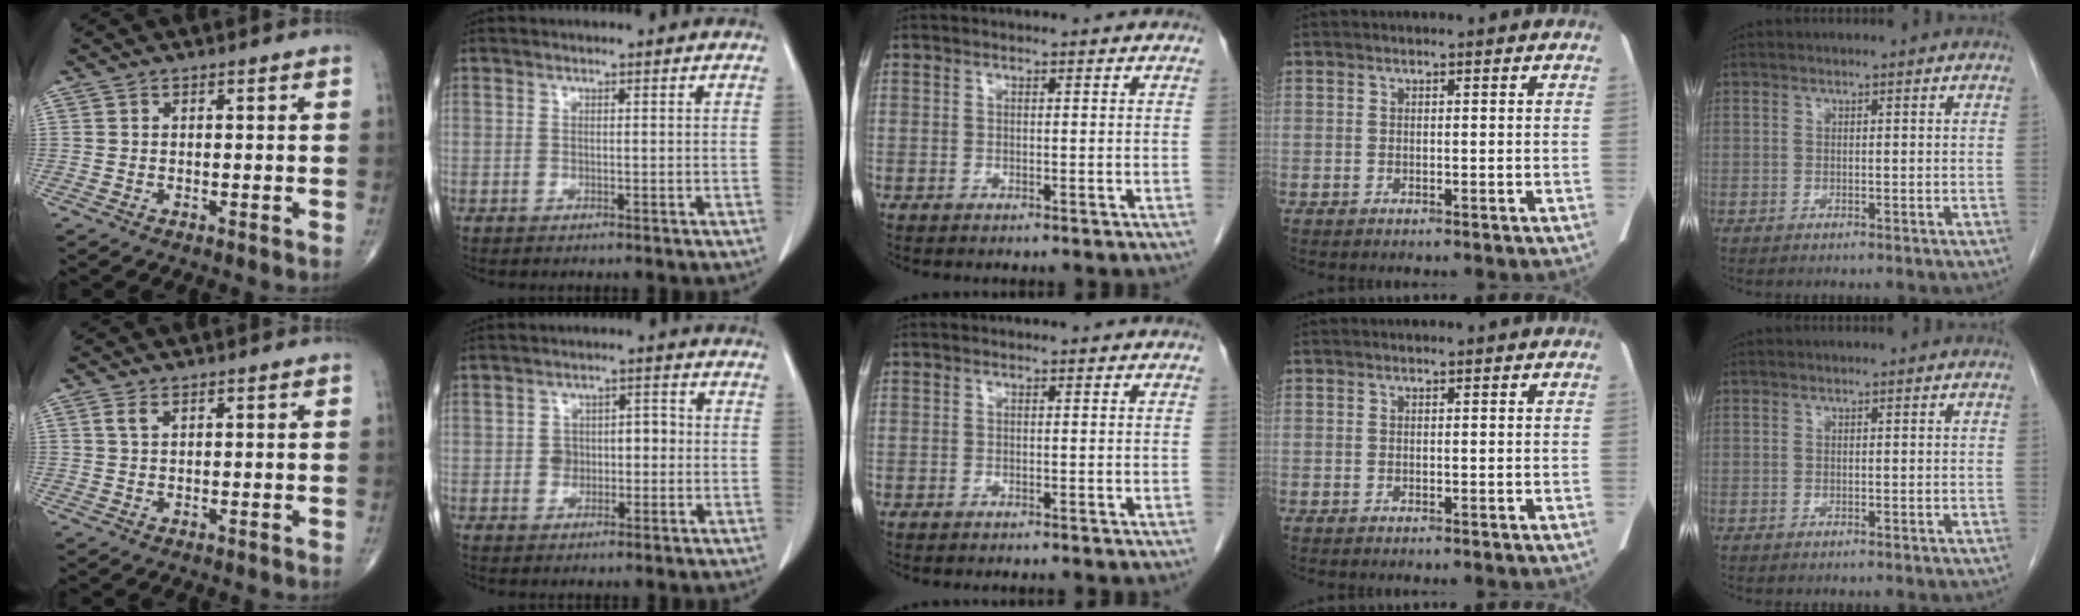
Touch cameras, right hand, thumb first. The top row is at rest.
{"thumb": {"total": 1.6, "force": [0.8, 0.7, 1.1], "torque": [-0.028, 0.006, 0.019]}, "index": {"total": 4.6, "force": [-0.5, 3.2, 3.3], "torque": [-0.051, 0.027, -0.004]}}